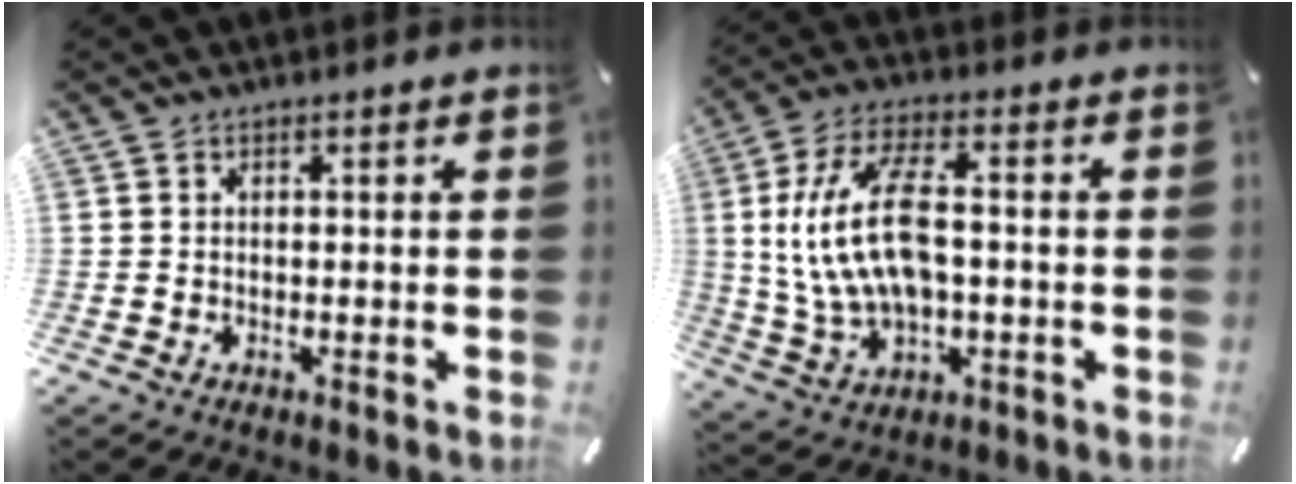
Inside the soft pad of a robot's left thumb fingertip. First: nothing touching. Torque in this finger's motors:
{"motor_torque": [0.14, 1.63, 1.70, -1.07, 0.76]}